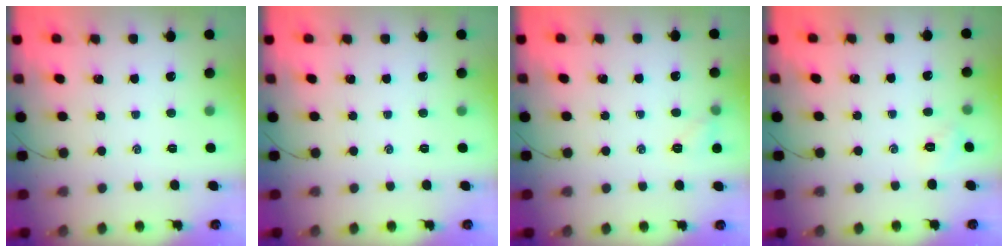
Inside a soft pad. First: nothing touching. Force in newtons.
{"total": 0.0}
{"total": 5.7, "press": 5.5, "slide": 1.5}
{"total": 2.2, "press": 2.2, "slide": 0.6}